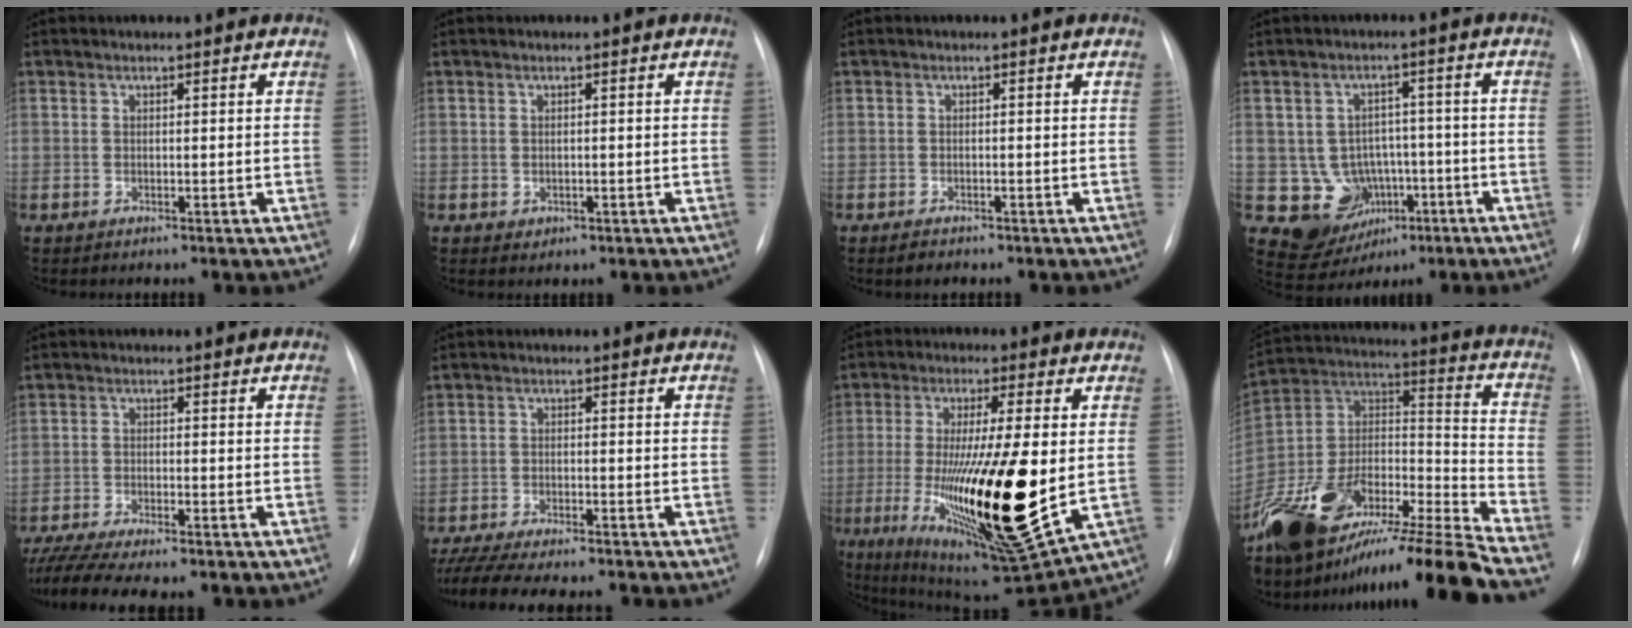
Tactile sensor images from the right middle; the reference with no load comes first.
{"total": 1.0, "force": [-0.2, 0.9, 0.4], "torque": [-0.007, 0.001, 0.003]}
{"total": 1.6, "force": [-1.2, 0.8, 0.6], "torque": [-0.015, 0.000, -0.016]}
{"total": 8.3, "force": [-2.4, 7.5, 2.4], "torque": [-0.036, 0.026, -0.024]}
{"total": 12.1, "force": [-10.3, 1.8, 6.1], "torque": [-0.098, -0.008, -0.156]}
{"total": 15.1, "force": [-13.2, 2.5, 6.9], "torque": [-0.131, -0.018, -0.191]}
{"total": 23.5, "force": [-3.0, 4.2, 22.9], "torque": [-0.392, -0.047, -0.032]}
{"total": 26.6, "force": [-21.8, 1.9, 15.1], "torque": [-0.261, -0.003, -0.387]}